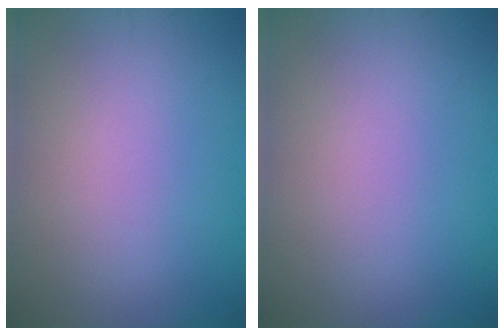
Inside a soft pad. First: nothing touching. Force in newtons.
{"total": 0.0}